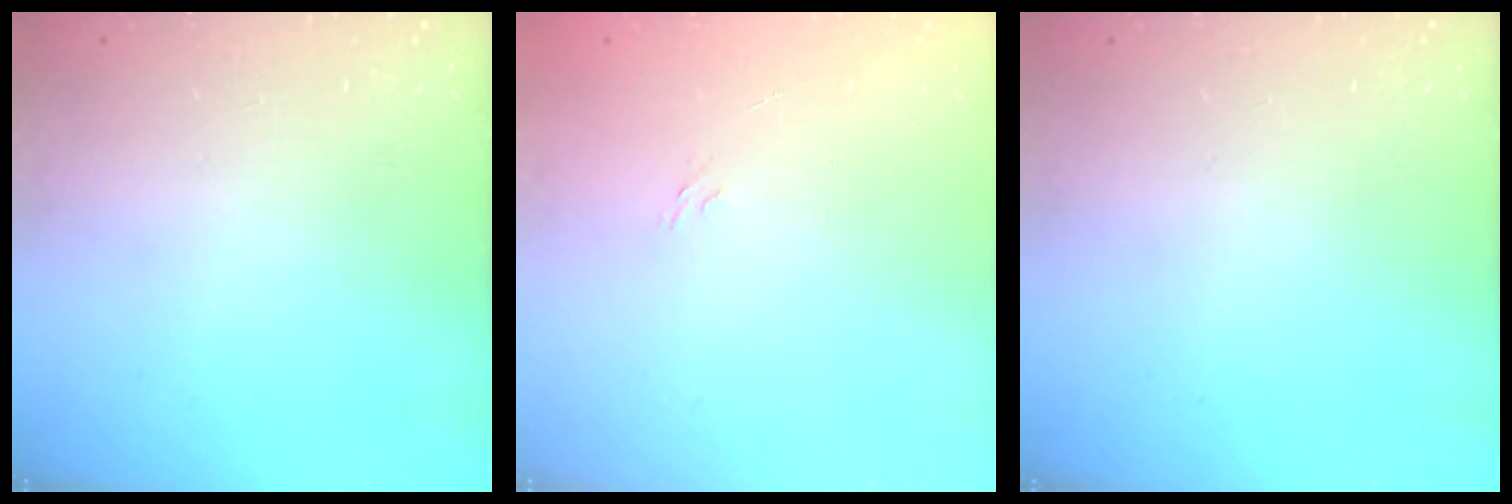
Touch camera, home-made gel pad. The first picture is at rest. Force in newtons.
{"total": 2.9, "press": 2.6, "slide": 1.1}
{"total": 0.0}